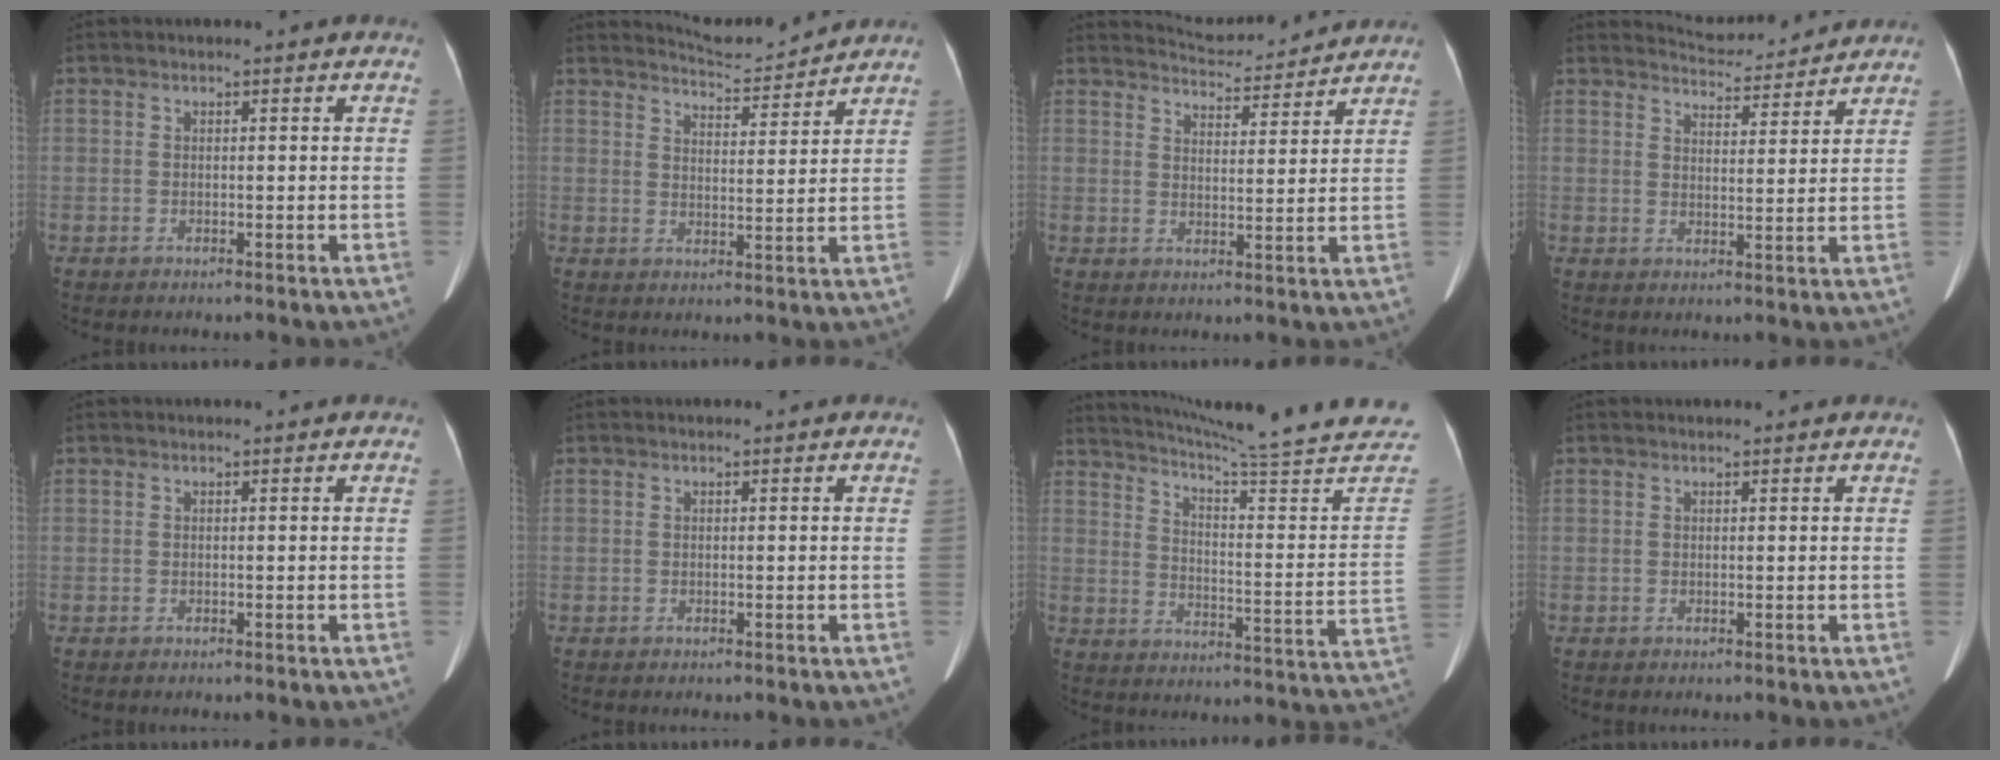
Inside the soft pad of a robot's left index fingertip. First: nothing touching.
{"total": 6.4, "force": [6.4, -0.6, -0.4], "torque": [-0.009, -0.003, 0.099]}
{"total": 7.9, "force": [7.9, 0.3, 0.3], "torque": [-0.014, 0.010, 0.112]}
{"total": 7.1, "force": [7.1, 0.4, 0.0], "torque": [-0.010, 0.009, 0.099]}
{"total": 0.0}
{"total": 0.0}
{"total": 25.9, "force": [23.7, -1.6, 10.3], "torque": [-0.166, -0.113, 0.299]}
{"total": 1.0, "force": [1.0, 0.0, 0.3], "torque": [-0.008, 0.008, 0.015]}